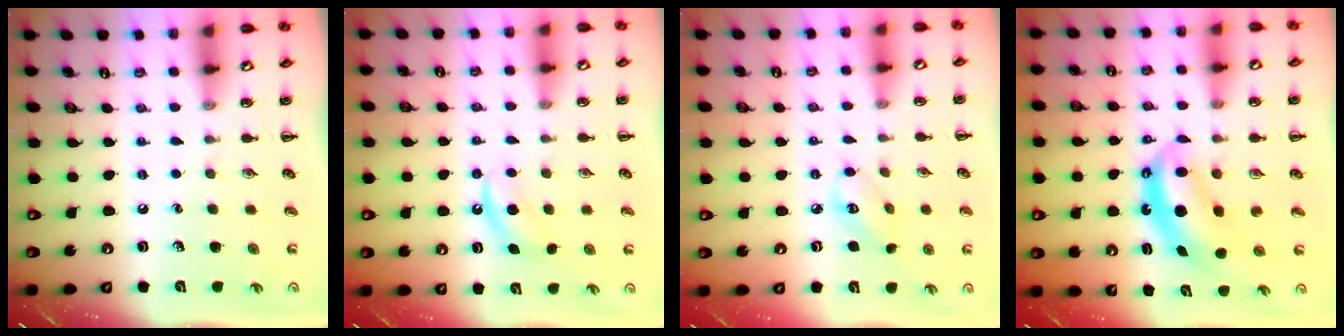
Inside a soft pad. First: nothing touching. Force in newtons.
{"total": 5.7, "press": 5.5, "slide": 1.5}
{"total": 3.7, "press": 3.6, "slide": 0.6}
{"total": 6.7, "press": 6.6, "slide": 1.1}